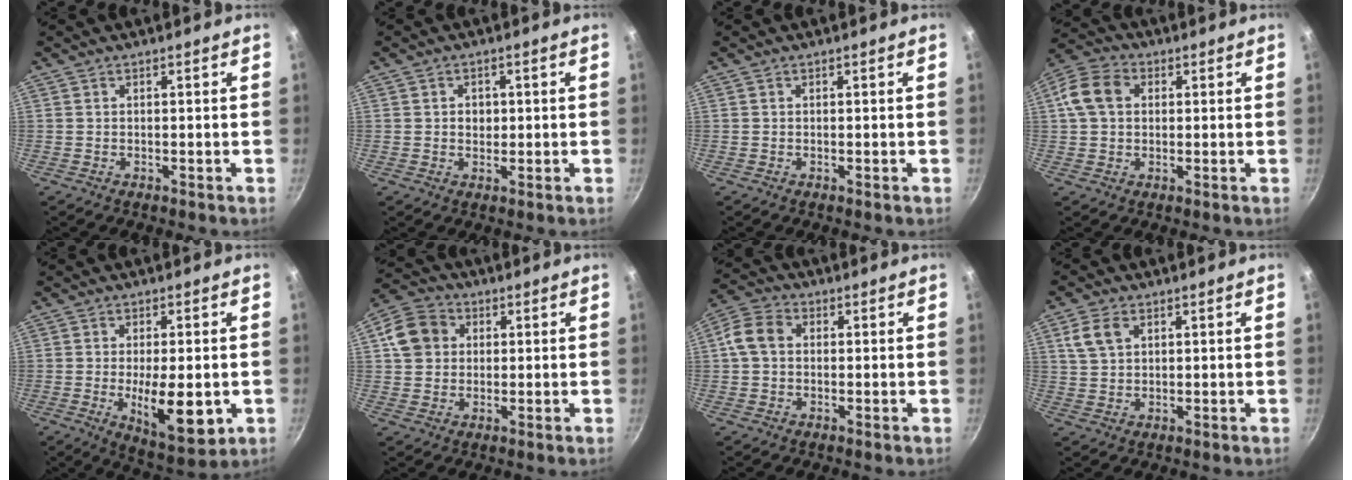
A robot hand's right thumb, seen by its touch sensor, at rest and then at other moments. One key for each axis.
{"total": 2.4, "fx": 0.3, "fy": 1.9, "fz": 1.3, "tx": -0.004, "ty": 0.000, "tz": 0.003}
{"total": 0.0}
{"total": 8.7, "fx": 1.8, "fy": 6.5, "fz": 5.6, "tx": -0.108, "ty": 0.021, "tz": 0.027}
{"total": 11.9, "fx": -2.3, "fy": 4.7, "fz": 10.7, "tx": -0.150, "ty": -0.020, "tz": -0.026}
{"total": 8.8, "fx": 1.8, "fy": 7.5, "fz": 4.3, "tx": -0.067, "ty": 0.012, "tz": 0.023}
{"total": 6.6, "fx": 0.6, "fy": 5.0, "fz": 4.2, "tx": -0.083, "ty": 0.021, "tz": 0.005}
{"total": 5.2, "fx": 2.2, "fy": 3.5, "fz": 3.3, "tx": -0.060, "ty": 0.002, "tz": 0.045}